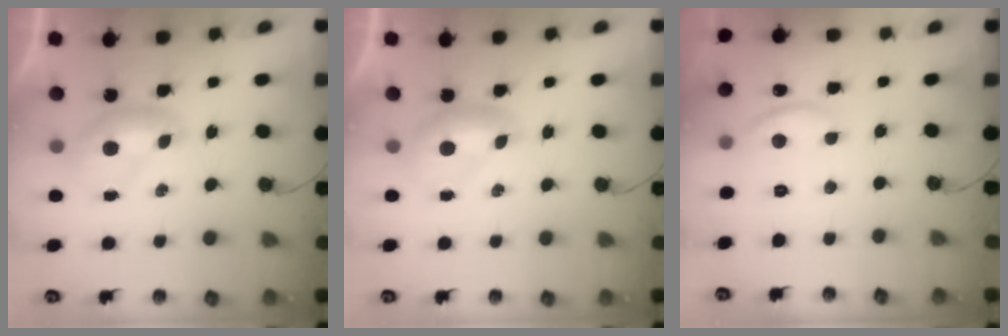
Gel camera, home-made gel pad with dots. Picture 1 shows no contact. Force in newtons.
{"total": 0.0}
{"total": 5.7, "press": 5.7, "slide": 0.6}